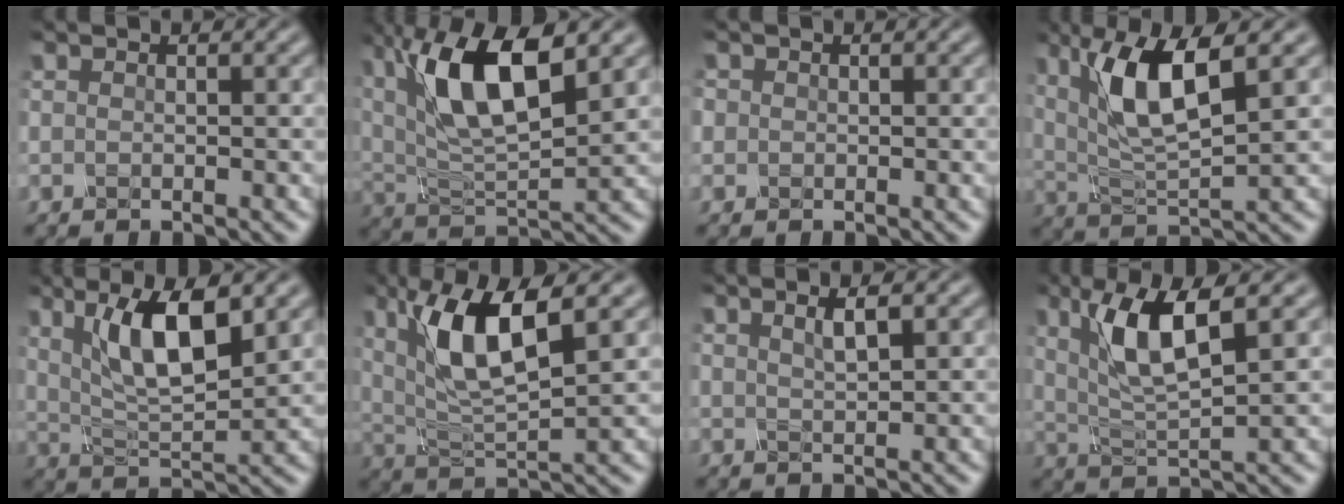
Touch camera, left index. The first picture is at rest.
{"total": 10.7, "force": [4.0, 4.0, 9.1], "torque": [-0.168, 0.002, 0.070]}
{"total": 0.9, "force": [0.2, 0.9, 0.1], "torque": [0.004, 0.000, -0.003]}
{"total": 7.5, "force": [2.7, 2.0, 6.7], "torque": [-0.127, -0.002, 0.052]}
{"total": 8.7, "force": [3.3, 2.7, 7.6], "torque": [-0.125, -0.002, 0.058]}
{"total": 8.3, "force": [2.9, 2.4, 7.3], "torque": [-0.139, -0.006, 0.055]}
{"total": 2.5, "force": [1.4, 0.6, 1.9], "torque": [-0.023, 0.005, 0.023]}
{"total": 6.7, "force": [2.5, 1.6, 6.0], "torque": [-0.114, -0.002, 0.047]}